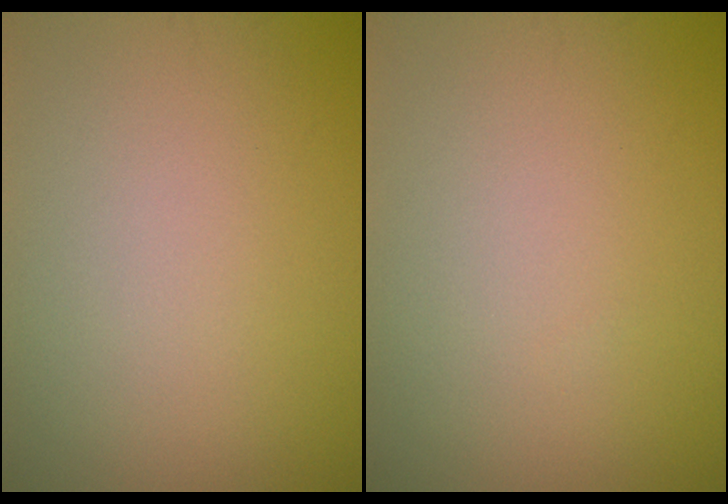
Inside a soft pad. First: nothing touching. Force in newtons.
{"total": 0.0}